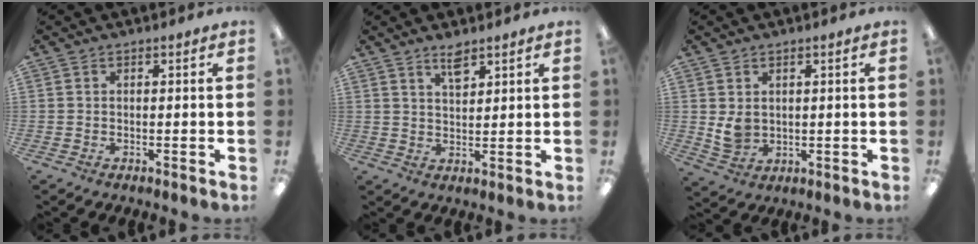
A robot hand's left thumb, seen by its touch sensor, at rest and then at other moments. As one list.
[{"total": 4.7, "force": [3.6, 1.6, 2.6], "torque": [-0.035, -0.019, 0.061]}, {"total": 4.5, "force": [1.7, 3.5, 2.3], "torque": [-0.038, -0.009, 0.031]}]